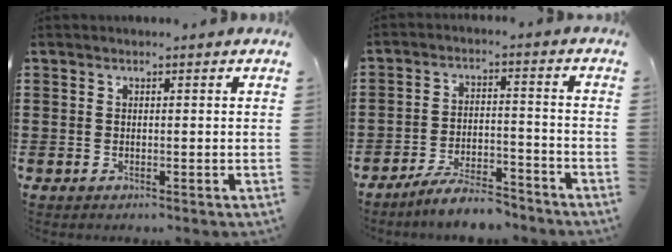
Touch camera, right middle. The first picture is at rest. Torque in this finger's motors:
{"motor_torque": [1.15, -0.31, 0.15, 0.13]}